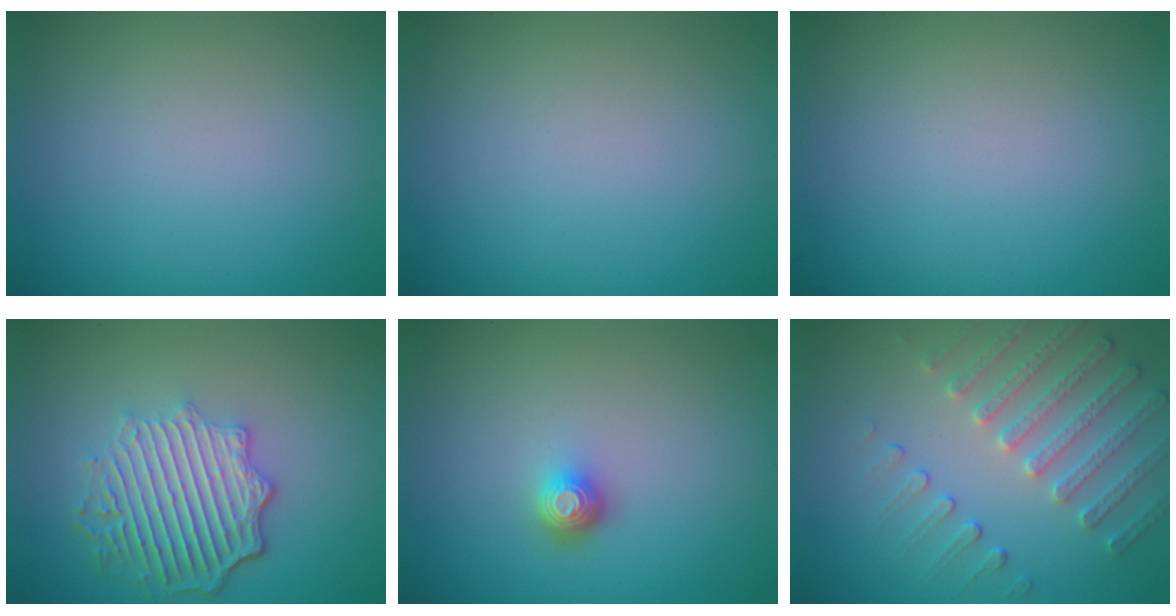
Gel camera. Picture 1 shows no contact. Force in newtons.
{"total": 0.0}
{"total": 0.0}
{"total": 5.9, "press": 4.6, "slide": 3.7}
{"total": 1.7, "press": 1.3, "slide": 1.2}
{"total": 3.8, "press": 3.6, "slide": 1.2}